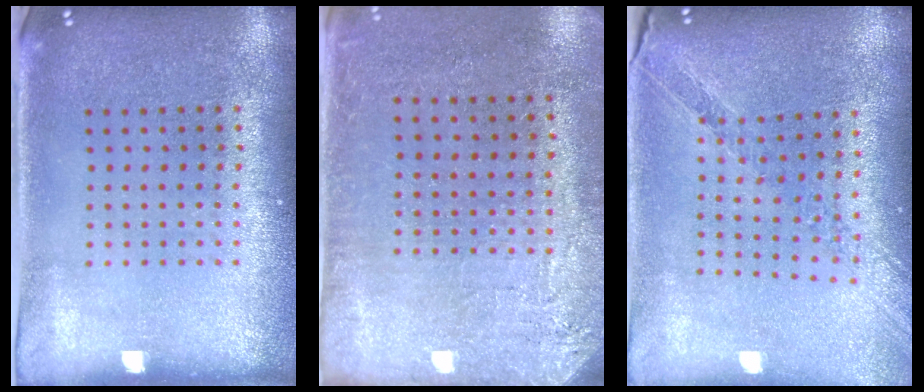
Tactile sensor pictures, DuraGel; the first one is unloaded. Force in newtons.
{"total": 2.7, "press": 2.4, "slide": 1.3}
{"total": 1.1, "press": 1.1, "slide": 0.2}